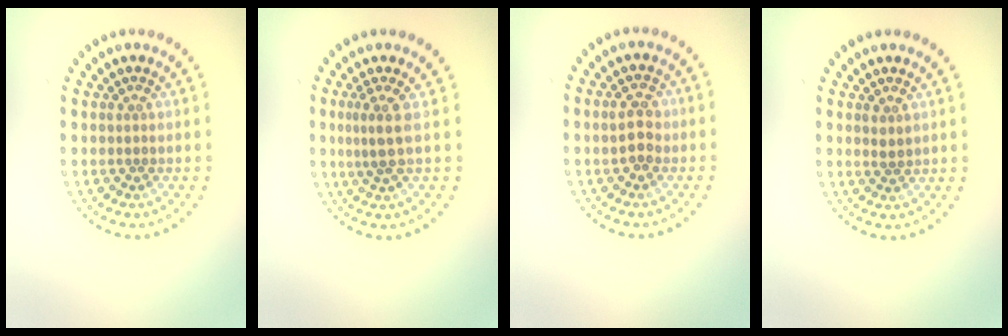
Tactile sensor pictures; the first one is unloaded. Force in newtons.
{"total": 2.3, "press": 1.5, "slide": 1.7}
{"total": 2.0, "press": 2.0, "slide": 0.2}
{"total": 1.0, "press": 0.9, "slide": 0.3}